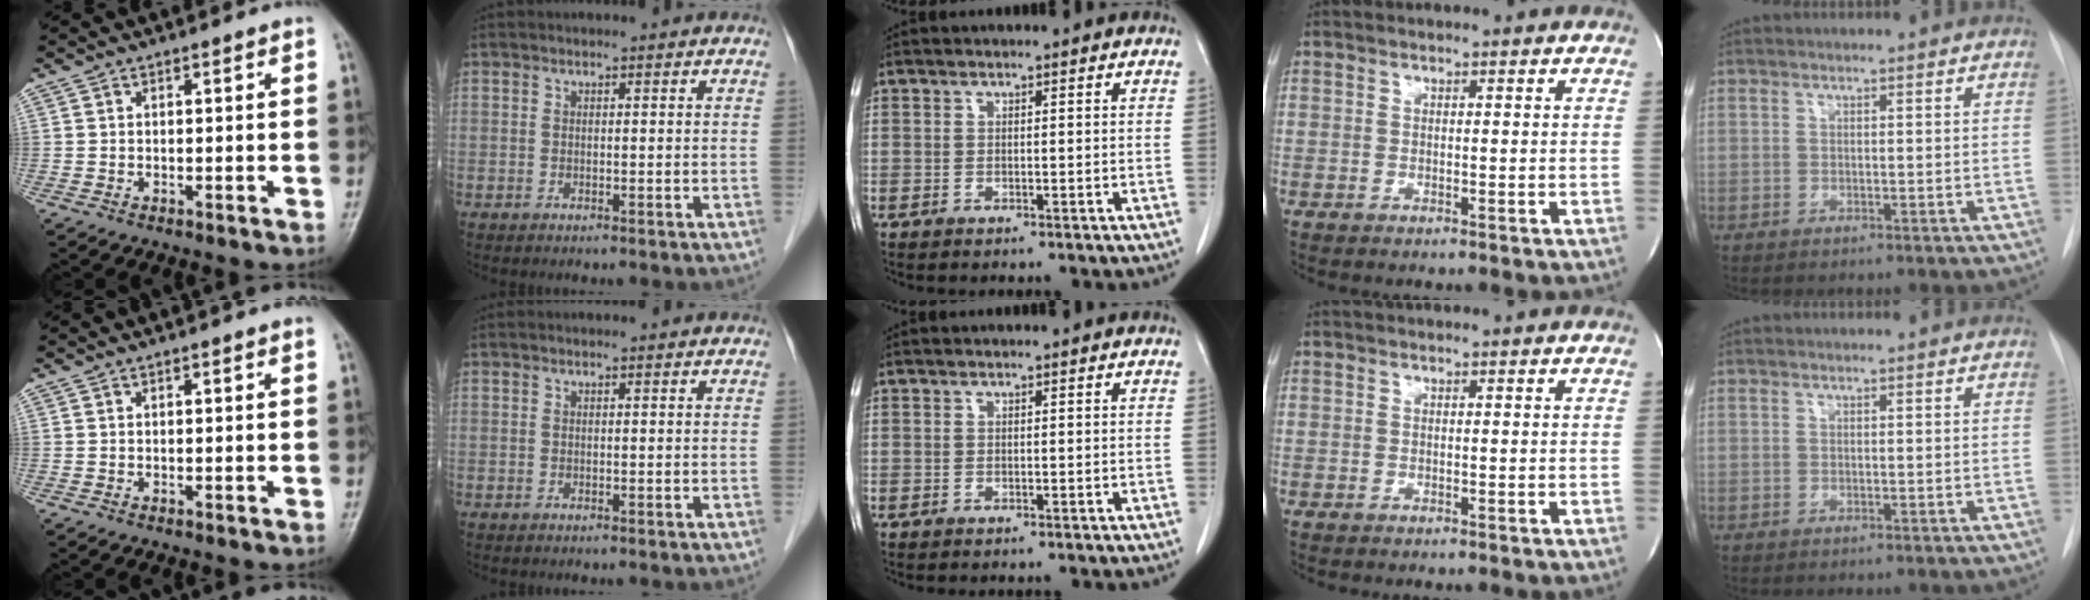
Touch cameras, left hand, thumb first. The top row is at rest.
{"thumb": {"total": 0.5, "force": [0.2, 0.1, 0.5], "torque": [-0.007, 0.001, 0.002]}, "index": {"total": 0.6, "force": [0.6, 0.1, 0.1], "torque": [-0.007, 0.003, 0.006]}}